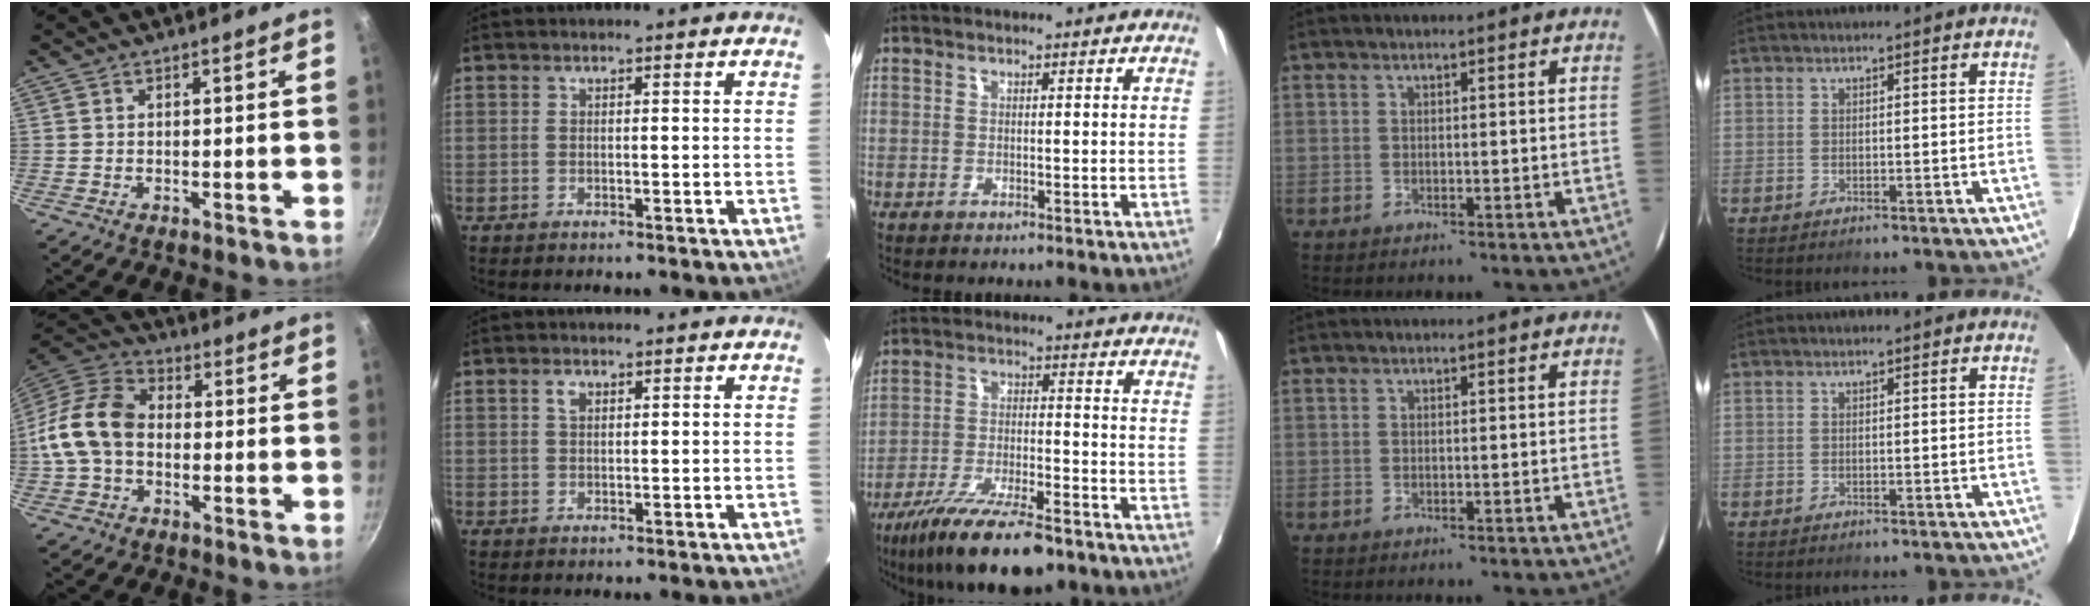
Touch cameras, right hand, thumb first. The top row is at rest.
{"thumb": {"total": 13.6, "force": [-1.2, 9.9, 9.2], "torque": [-0.152, 0.035, -0.042]}, "index": {"total": 1.7, "force": [0.7, 1.1, 1.0], "torque": [-0.020, 0.006, 0.012]}, "middle": {"total": 15.9, "force": [-11.8, 4.2, 9.9], "torque": [-0.201, -0.033, -0.199]}}